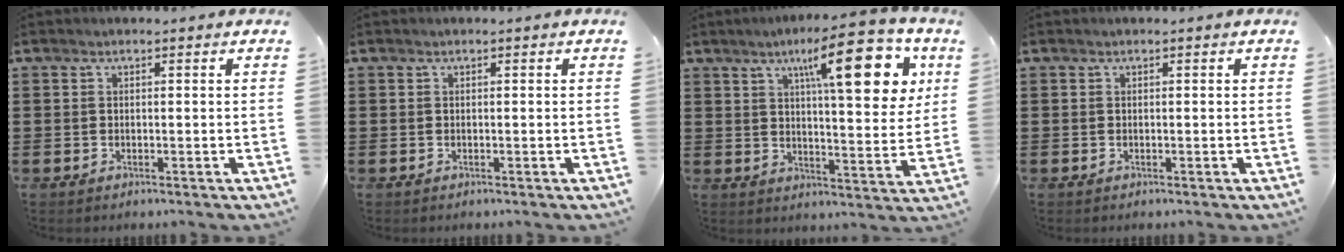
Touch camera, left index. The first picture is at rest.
{"total": 0.0}
{"total": 15.1, "force": [7.5, 3.9, 12.5], "torque": [-0.196, -0.013, 0.113]}
{"total": 0.0}